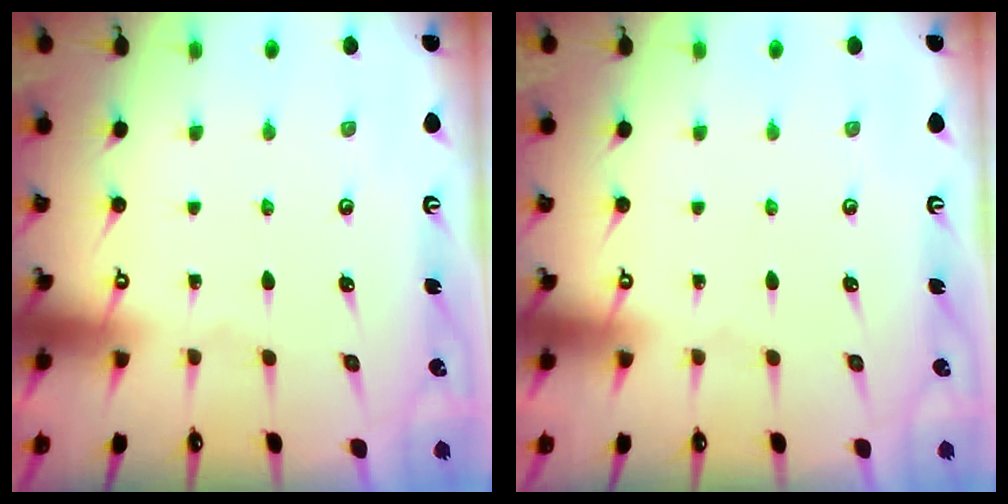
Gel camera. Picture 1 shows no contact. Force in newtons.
{"total": 0.0}